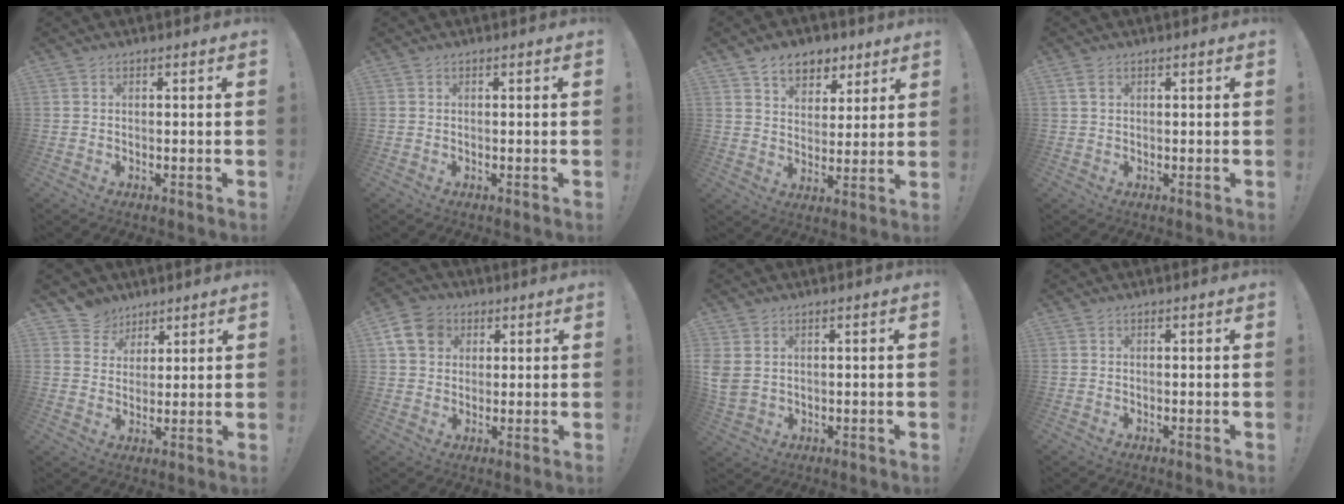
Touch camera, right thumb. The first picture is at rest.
{"total": 0.0}
{"total": 9.1, "force": [5.9, 6.2, 3.3], "torque": [-0.041, -0.037, 0.111]}
{"total": 2.1, "force": [0.9, 1.2, 1.5], "torque": [-0.023, 0.001, 0.016]}
{"total": 6.5, "force": [4.2, 5.0, 0.4], "torque": [-0.010, -0.036, 0.084]}
{"total": 10.6, "force": [3.8, 8.7, 4.6], "torque": [-0.083, -0.007, 0.079]}
{"total": 5.1, "force": [1.7, 3.7, 3.0], "torque": [-0.063, -0.005, 0.034]}
{"total": 0.0}